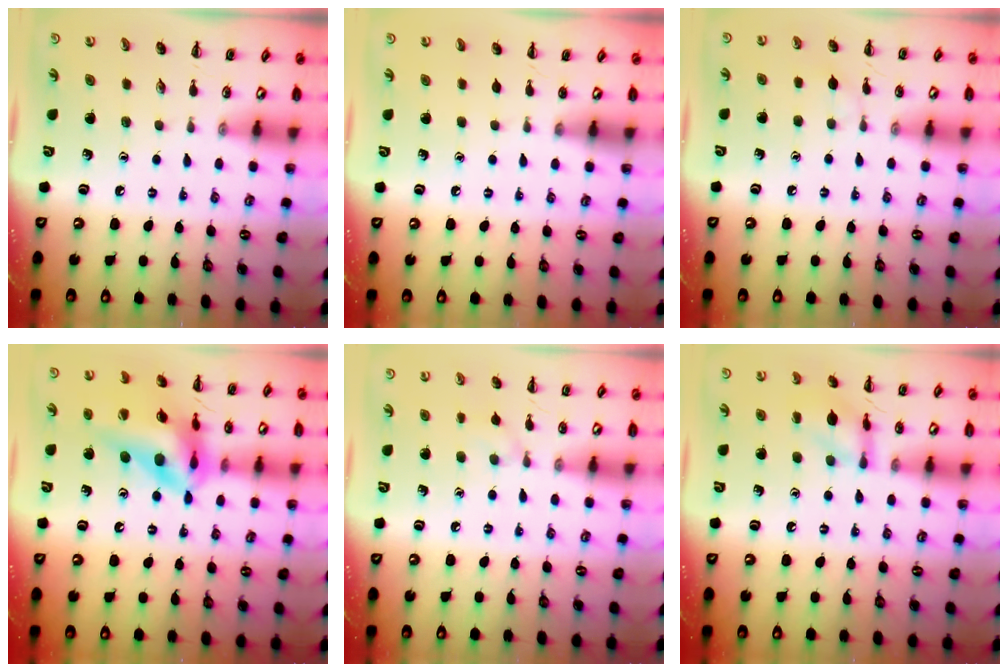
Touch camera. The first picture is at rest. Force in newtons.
{"total": 0.0}
{"total": 4.2, "press": 3.9, "slide": 1.7}
{"total": 18.4, "press": 18.1, "slide": 3.7}
{"total": 6.4, "press": 6.1, "slide": 2.0}
{"total": 10.8, "press": 10.8, "slide": 0.4}